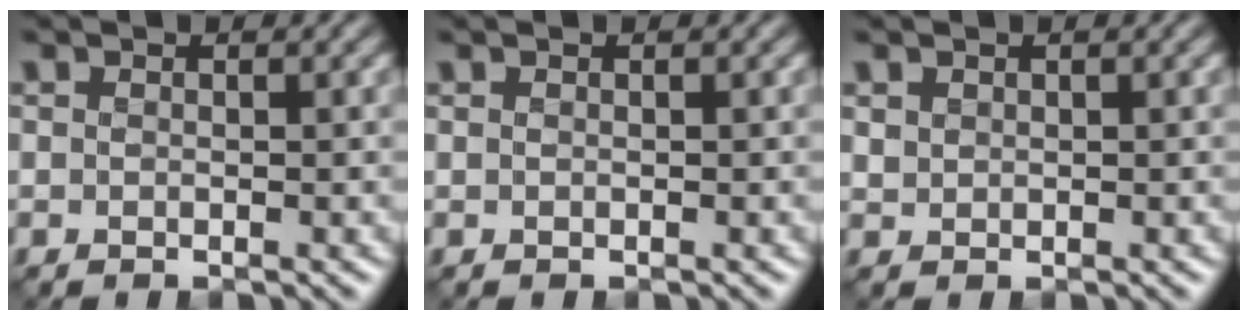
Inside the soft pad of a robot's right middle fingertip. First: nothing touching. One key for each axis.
{"total": 0.0}
{"total": 0.8, "fx": 0.5, "fy": 0.6, "fz": 0.1, "tx": -0.003, "ty": -0.004, "tz": 0.014}